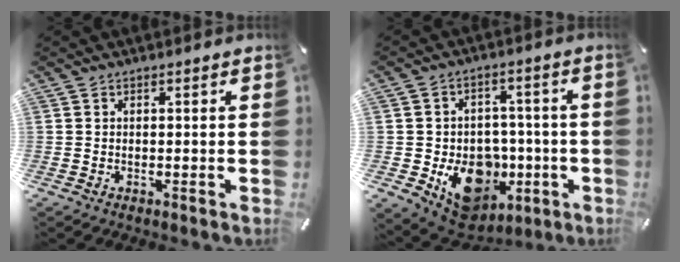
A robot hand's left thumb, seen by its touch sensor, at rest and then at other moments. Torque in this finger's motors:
{"motor_torque": [-0.09, 1.18, 0.57, 0.54, 0.10]}